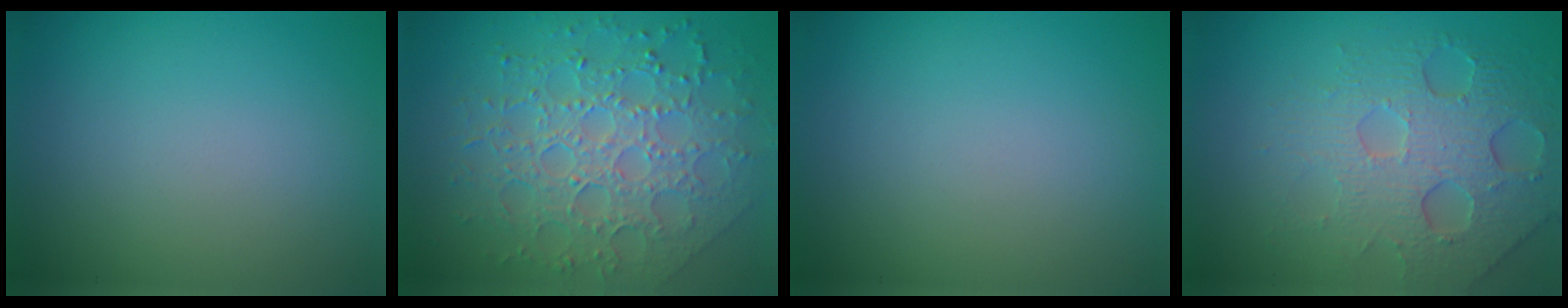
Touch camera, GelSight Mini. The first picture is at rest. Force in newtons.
{"total": 7.8, "press": 5.6, "slide": 5.5}
{"total": 0.0}
{"total": 6.4, "press": 4.7, "slide": 4.3}